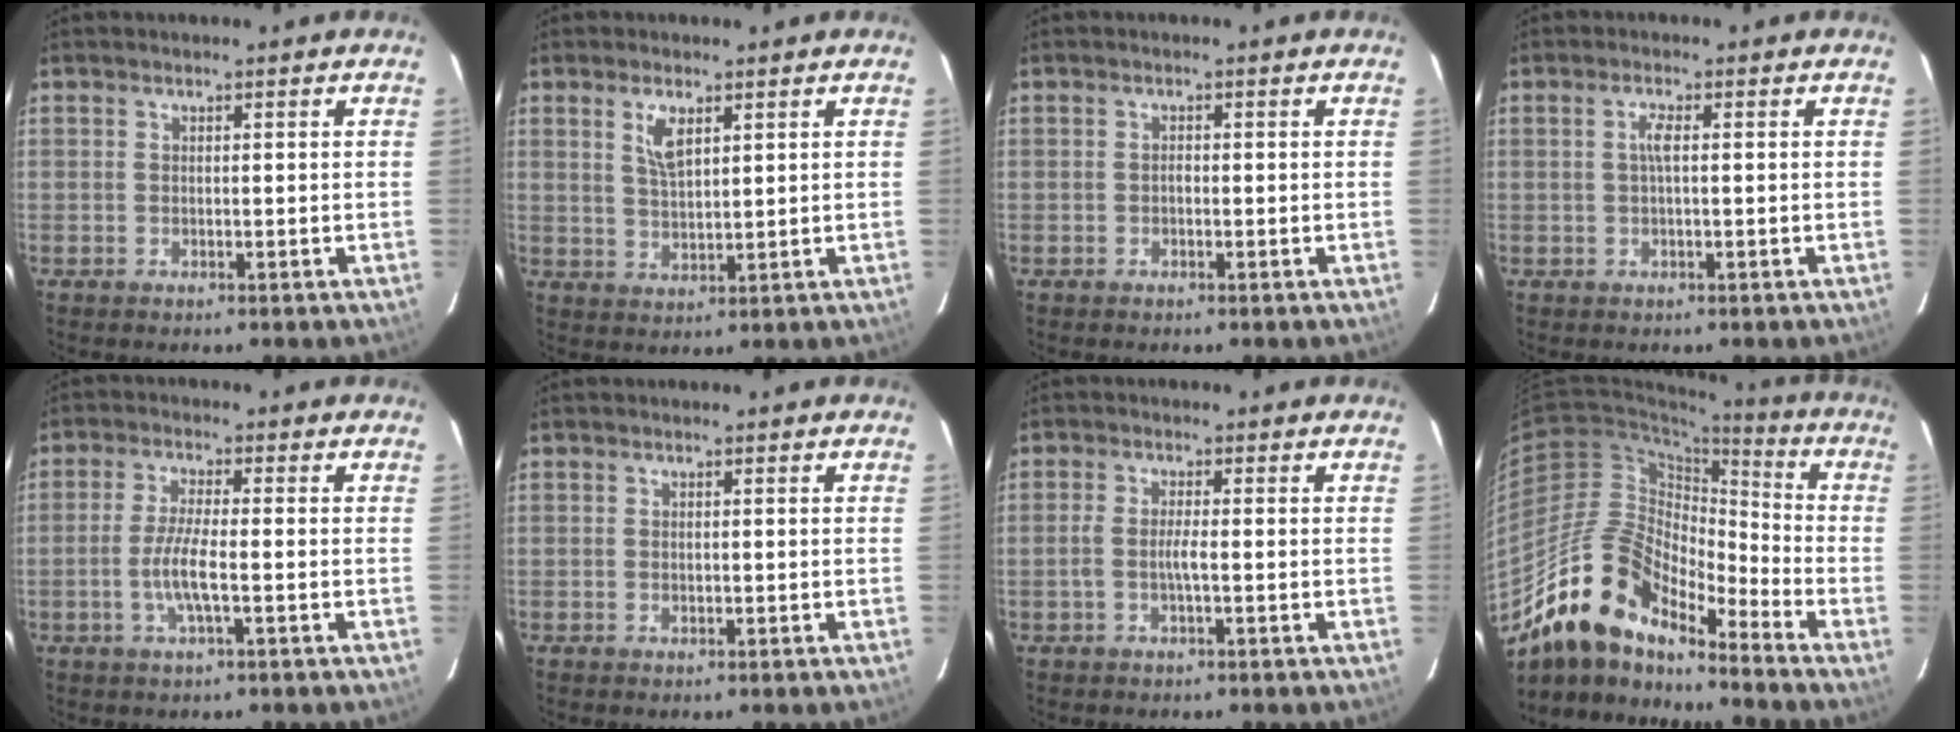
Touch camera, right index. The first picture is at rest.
{"total": 4.6, "force": [2.3, 1.8, 3.6], "torque": [-0.066, 0.001, 0.047]}
{"total": 0.5, "force": [-0.3, 0.3, 0.3], "torque": [-0.003, 0.003, -0.007]}
{"total": 1.9, "force": [0.1, 0.2, 1.9], "torque": [-0.038, 0.003, 0.000]}
{"total": 5.8, "force": [-1.7, 0.6, 5.5], "torque": [-0.111, -0.005, -0.034]}
{"total": 0.7, "force": [-0.1, 0.4, 0.5], "torque": [-0.009, 0.001, 0.000]}
{"total": 2.7, "force": [-0.8, 0.2, 2.6], "torque": [-0.053, 0.001, -0.016]}
{"total": 16.7, "force": [-13.6, 5.2, 8.1], "torque": [-0.146, 0.002, -0.264]}